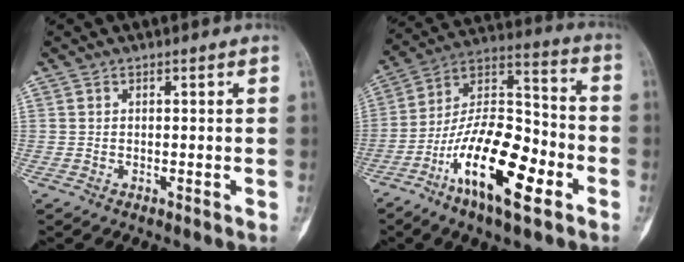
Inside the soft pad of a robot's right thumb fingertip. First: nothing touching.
{"total": 20.4, "force": [-8.8, 7.8, 16.7], "torque": [-0.282, 0.055, -0.154]}